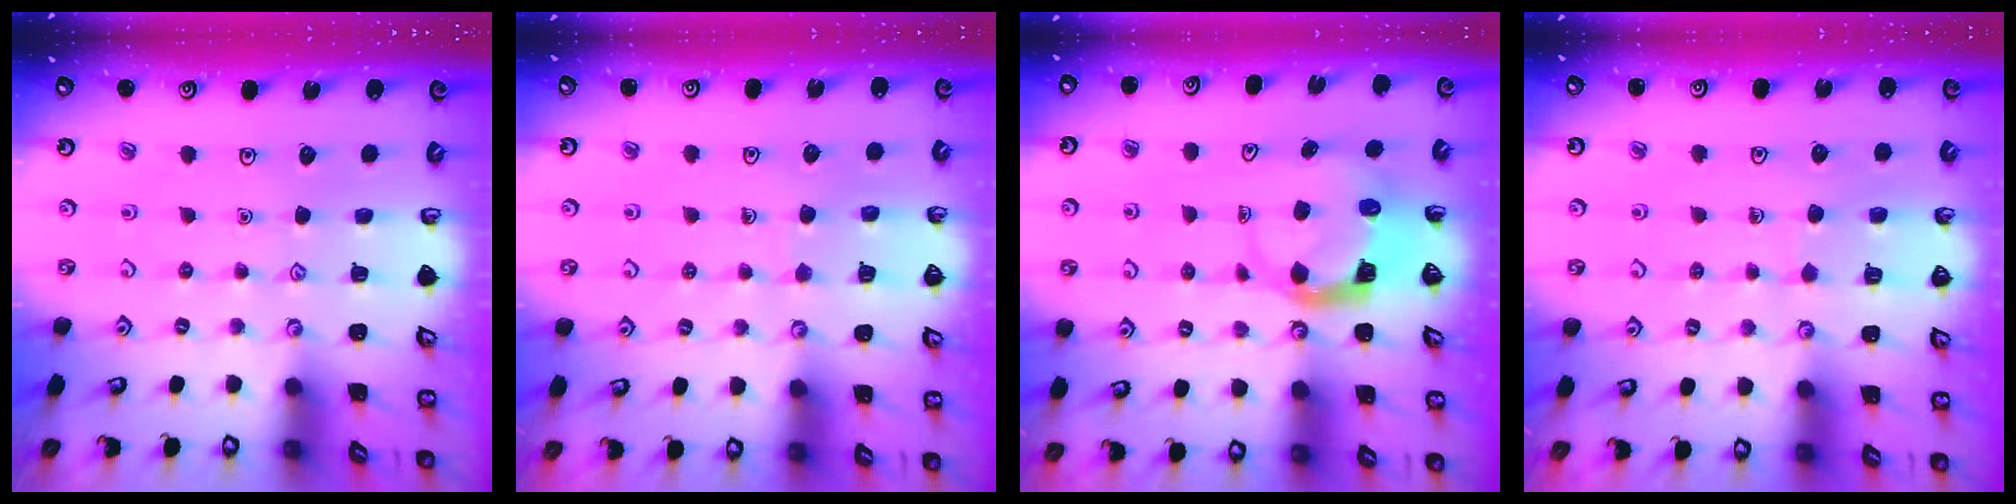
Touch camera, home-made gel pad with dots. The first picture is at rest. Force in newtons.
{"total": 6.2, "press": 6.2, "slide": 0.6}
{"total": 4.0, "press": 4.0, "slide": 0.3}
{"total": 5.3, "press": 5.3, "slide": 0.3}